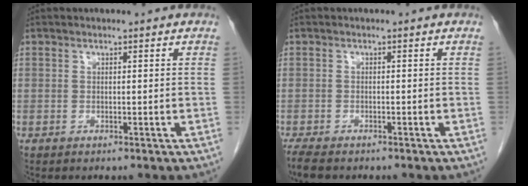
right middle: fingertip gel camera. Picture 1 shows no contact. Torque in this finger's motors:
{"motor_torque": [0.34, -0.15, 0.00, 0.02]}